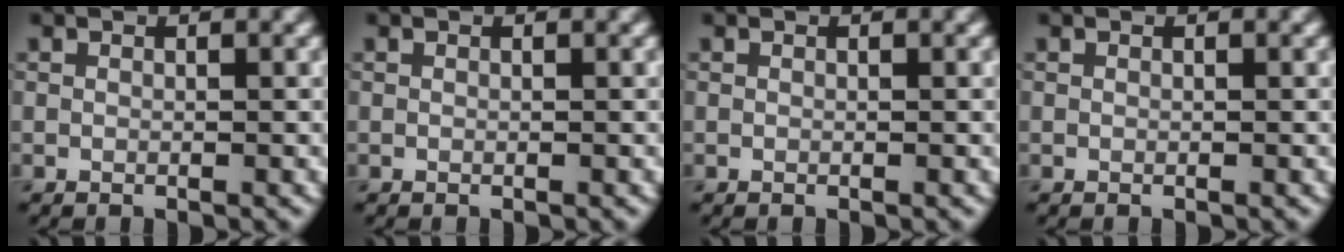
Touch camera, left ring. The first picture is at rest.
{"total": 0.0}
{"total": 0.0}
{"total": 0.0}